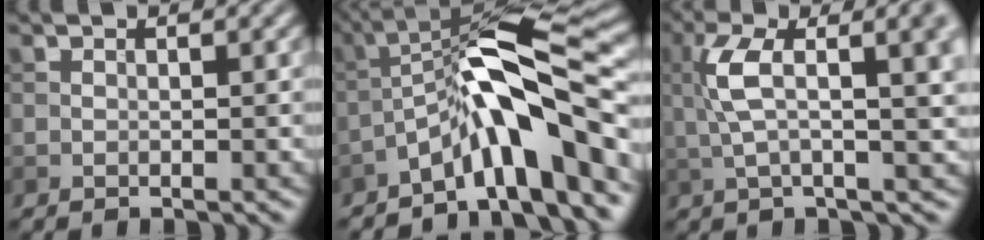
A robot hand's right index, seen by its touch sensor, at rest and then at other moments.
{"total": 10.1, "force": [-4.8, 2.0, 8.6], "torque": [-0.130, 0.022, -0.089]}
{"total": 9.4, "force": [2.8, 3.4, 8.3], "torque": [-0.149, 0.012, 0.049]}